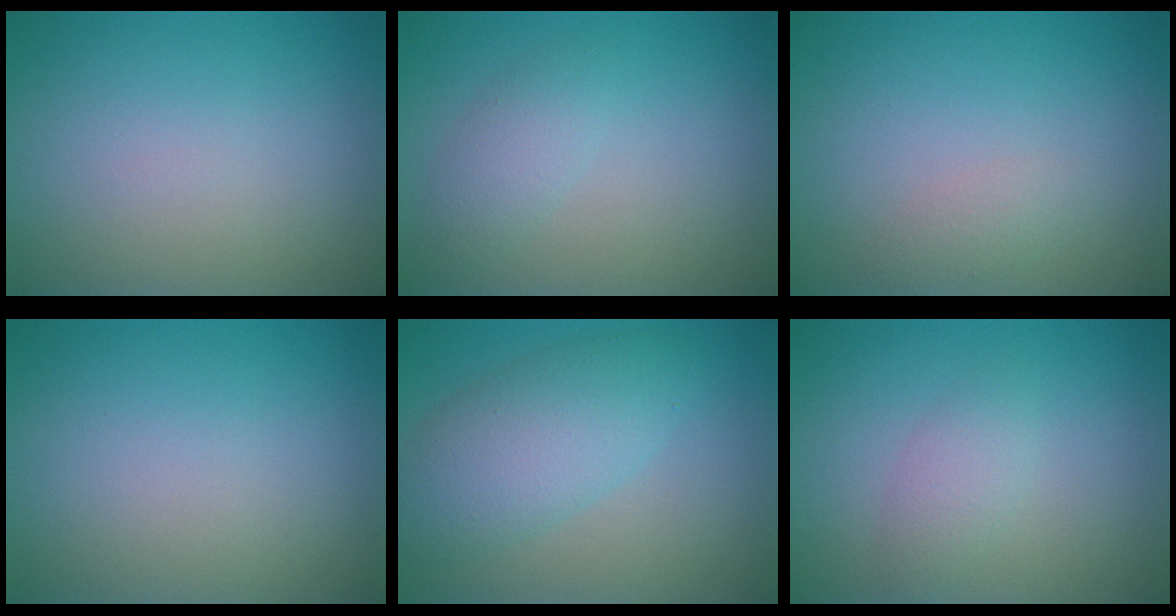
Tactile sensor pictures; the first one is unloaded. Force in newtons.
{"total": 2.0, "press": 2.0, "slide": 0.1}
{"total": 1.1, "press": 1.1, "slide": 0.0}
{"total": 0.0}
{"total": 5.3, "press": 5.3, "slide": 0.1}
{"total": 1.7, "press": 1.7, "slide": 0.1}